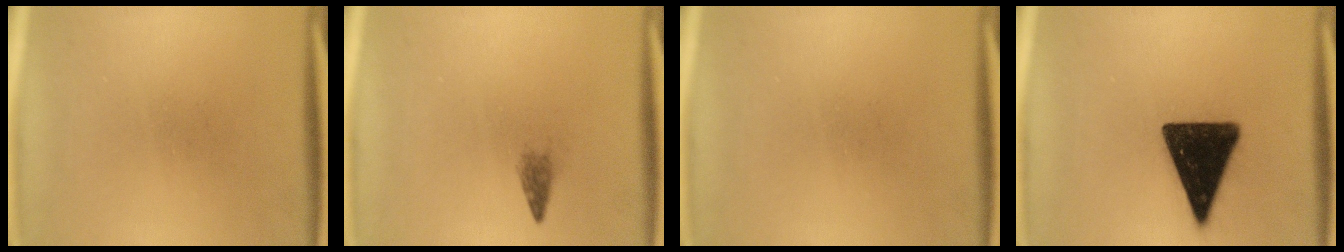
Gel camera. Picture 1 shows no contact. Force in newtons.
{"total": 1.3}
{"total": 0.0}
{"total": 16.1}